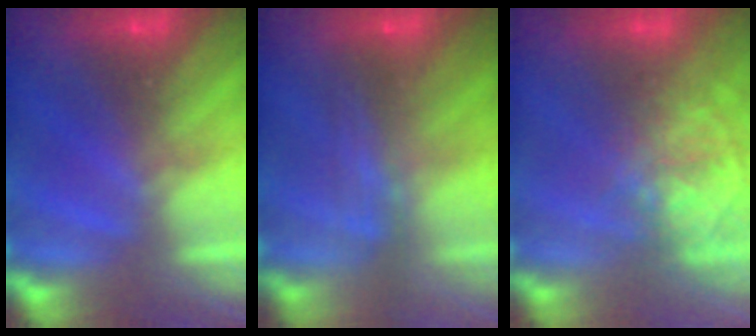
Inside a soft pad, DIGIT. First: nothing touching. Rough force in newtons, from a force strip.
{"total": 2.4}
{"total": 3.7}